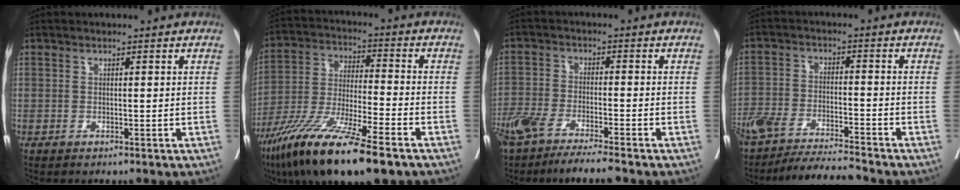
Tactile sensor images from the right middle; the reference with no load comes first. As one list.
[{"total": 17.3, "force": [-11.2, 1.8, 13.1], "torque": [-0.255, -0.048, -0.205]}, {"total": 10.5, "force": [-8.5, 0.8, 6.2], "torque": [-0.107, -0.021, -0.144]}, {"total": 11.0, "force": [-10.3, 0.0, 3.8], "torque": [-0.061, -0.003, -0.176]}]